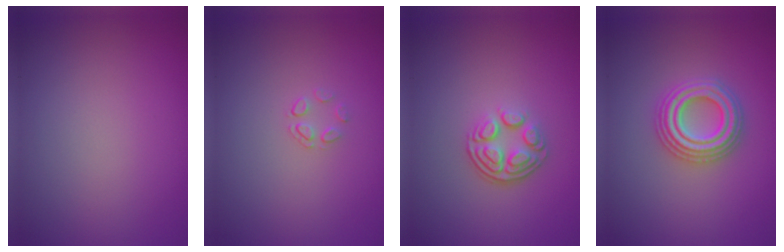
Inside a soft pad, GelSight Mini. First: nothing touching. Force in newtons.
{"total": 1.1, "press": 0.5, "slide": 1.0}
{"total": 3.8, "press": 2.7, "slide": 2.8}
{"total": 4.3, "press": 4.2, "slide": 0.7}